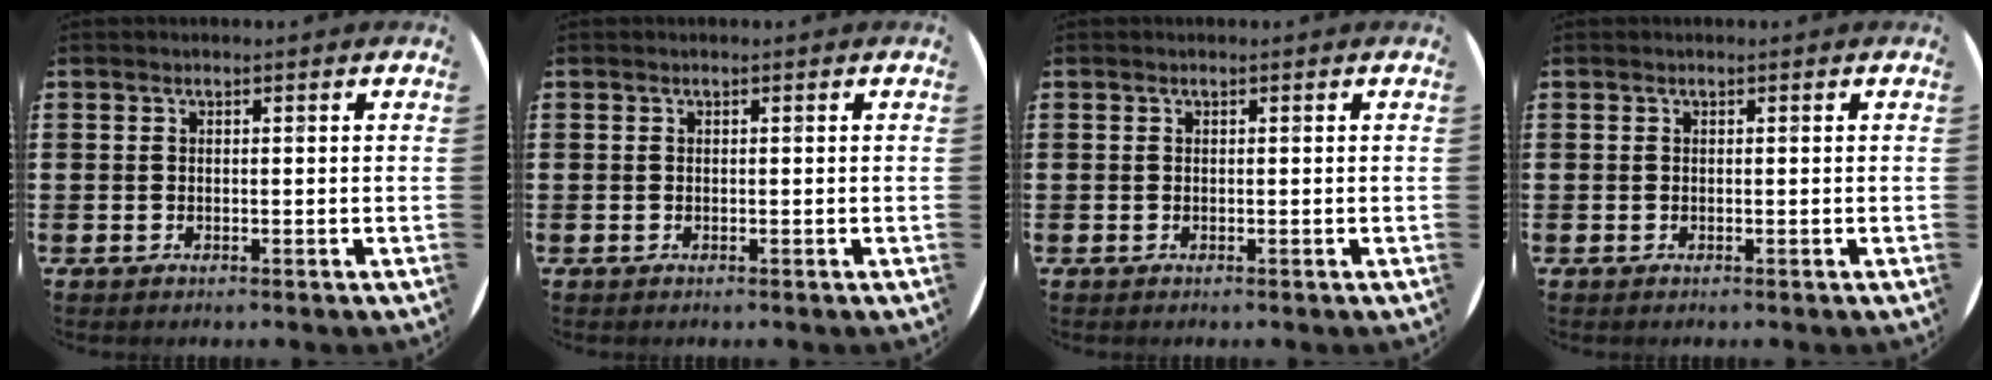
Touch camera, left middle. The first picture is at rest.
{"total": 0.0}
{"total": 0.0}
{"total": 0.0}